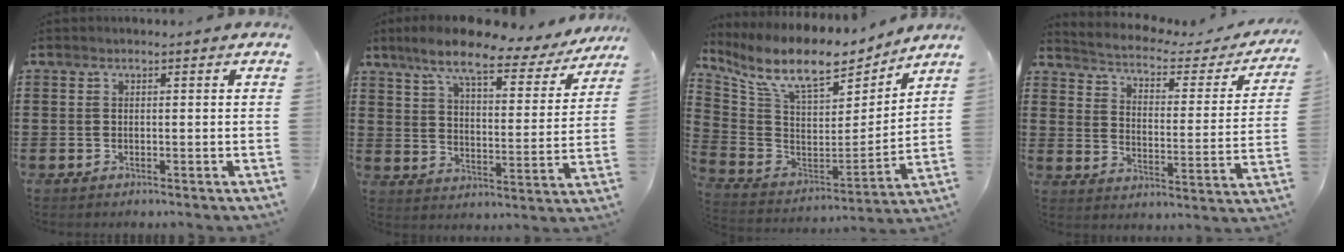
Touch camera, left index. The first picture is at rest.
{"total": 9.9, "force": [7.8, 1.5, 5.8], "torque": [-0.132, -0.036, 0.129]}
{"total": 11.9, "force": [9.0, 3.4, 7.0], "torque": [-0.163, -0.054, 0.156]}
{"total": 2.7, "force": [2.3, 0.6, 1.1], "torque": [-0.041, -0.026, 0.029]}